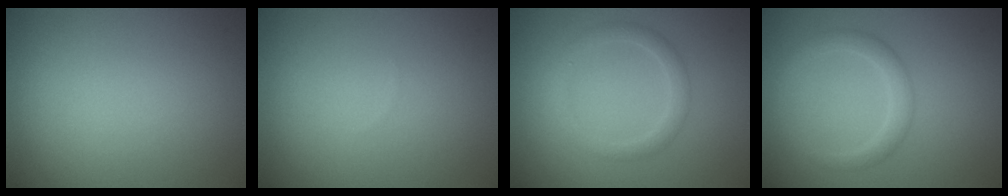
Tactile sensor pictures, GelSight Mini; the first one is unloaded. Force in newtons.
{"total": 0.0}
{"total": 1.9, "press": 1.9, "slide": 0.1}
{"total": 2.1, "press": 2.1, "slide": 0.0}